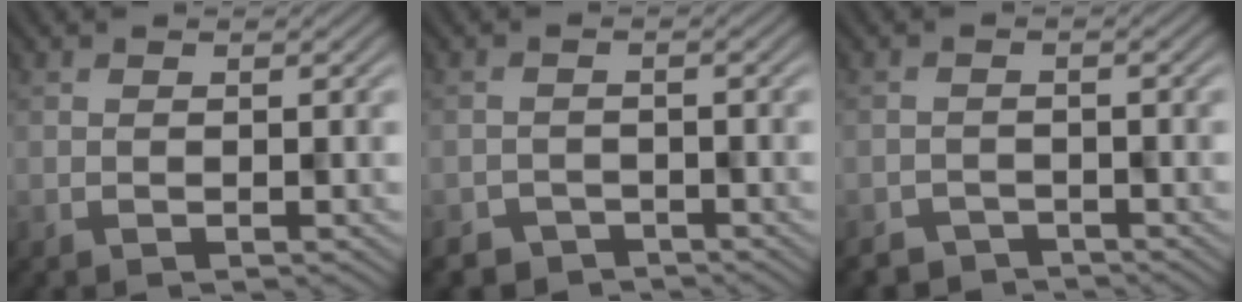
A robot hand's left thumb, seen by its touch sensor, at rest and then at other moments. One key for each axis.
{"total": 2.8, "fx": -2.5, "fy": 1.2, "fz": -0.3, "tx": 0.010, "ty": -0.004, "tz": -0.038}
{"total": 2.7, "fx": -2.6, "fy": 0.9, "fz": -0.3, "tx": 0.009, "ty": -0.006, "tz": -0.042}